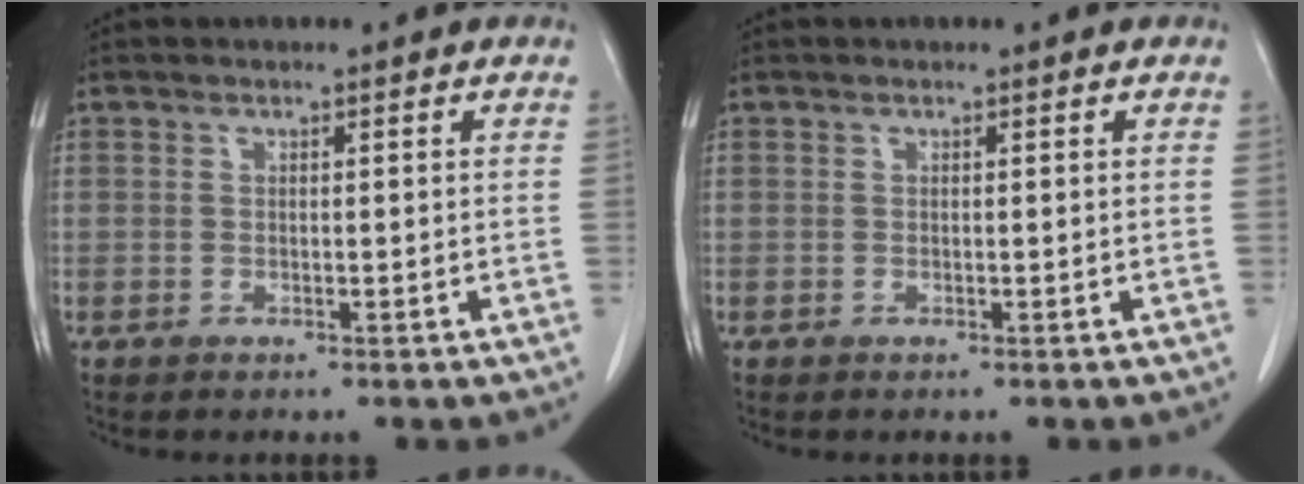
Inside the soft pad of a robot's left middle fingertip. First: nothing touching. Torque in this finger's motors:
{"motor_torque": [0.00, 0.00, 0.00, 0.00]}